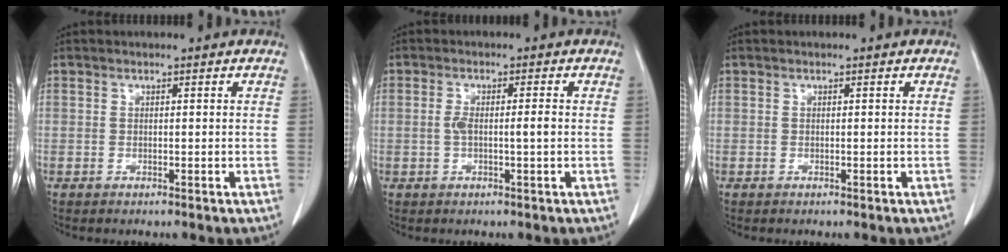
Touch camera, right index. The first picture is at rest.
{"total": 2.9, "force": [-0.3, 0.3, 2.9], "torque": [-0.057, 0.004, -0.004]}
{"total": 0.0}